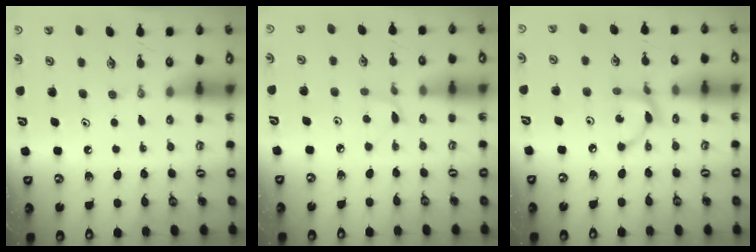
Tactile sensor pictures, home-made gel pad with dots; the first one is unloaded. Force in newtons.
{"total": 2.2, "press": 2.2, "slide": 0.3}
{"total": 5.5, "press": 5.5, "slide": 0.1}